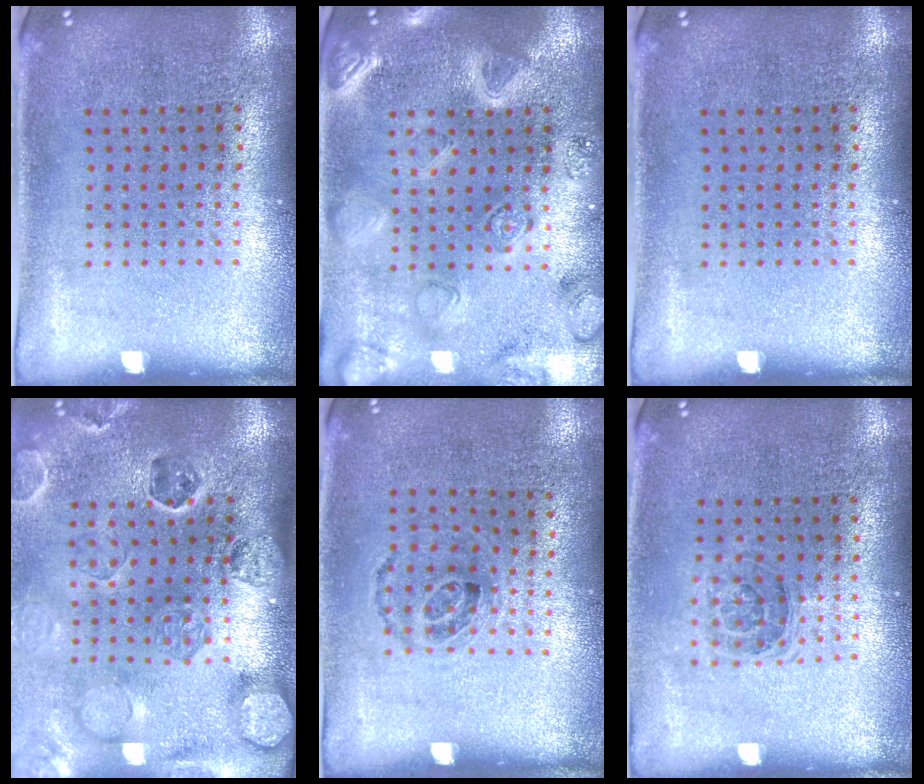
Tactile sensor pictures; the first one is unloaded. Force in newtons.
{"total": 3.0, "press": 2.9, "slide": 0.8}
{"total": 0.0}
{"total": 2.7, "press": 2.6, "slide": 0.5}
{"total": 0.9, "press": 0.7, "slide": 0.6}
{"total": 1.1, "press": 1.0, "slide": 0.6}